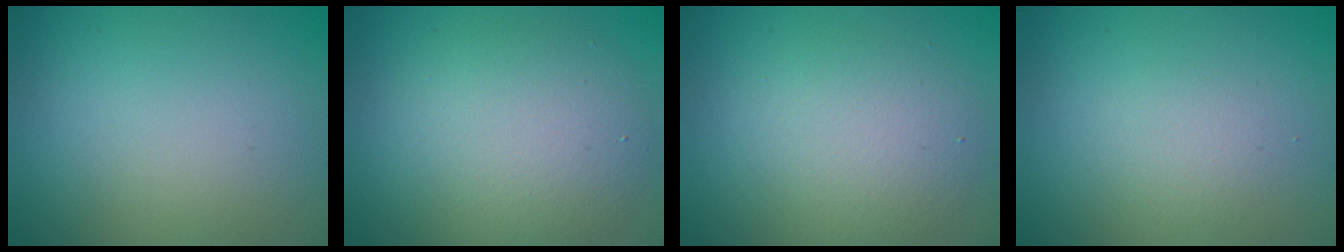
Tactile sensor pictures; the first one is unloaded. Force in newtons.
{"total": 5.8, "press": 5.8, "slide": 0.5}
{"total": 2.6, "press": 2.6, "slide": 0.3}
{"total": 1.4, "press": 1.3, "slide": 0.1}